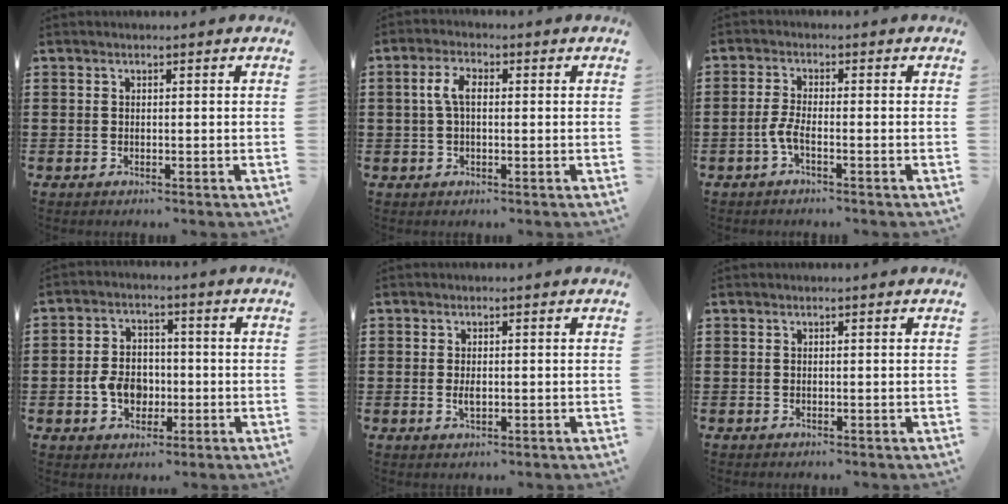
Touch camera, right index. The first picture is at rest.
{"total": 4.1, "force": [0.3, 1.9, 3.6], "torque": [-0.088, 0.004, -0.001]}
{"total": 3.0, "force": [-1.4, 0.5, 2.7], "torque": [-0.068, -0.007, -0.031]}
{"total": 5.9, "force": [-1.4, 4.5, 3.7], "torque": [-0.080, 0.004, -0.030]}
{"total": 1.6, "force": [0.0, 0.8, 1.4], "torque": [-0.027, 0.002, -0.001]}
{"total": 0.0}